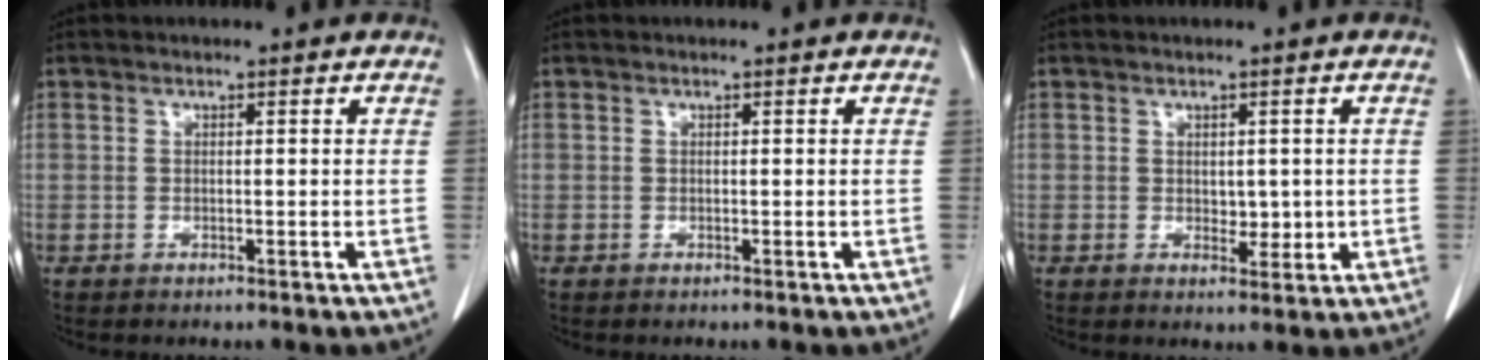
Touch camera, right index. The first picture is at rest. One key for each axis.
{"total": 0.0}
{"total": 2.5, "fx": 0.0, "fy": 1.6, "fz": 2.0, "tx": -0.024, "ty": -0.004, "tz": 0.006}